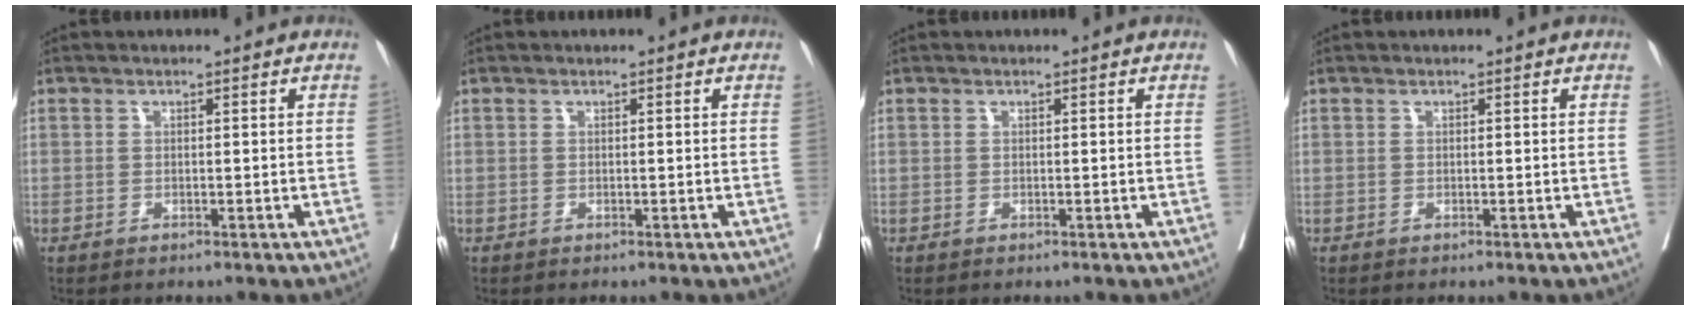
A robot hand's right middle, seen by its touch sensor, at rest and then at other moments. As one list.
[{"total": 0.0}, {"total": 0.0}, {"total": 0.0}]